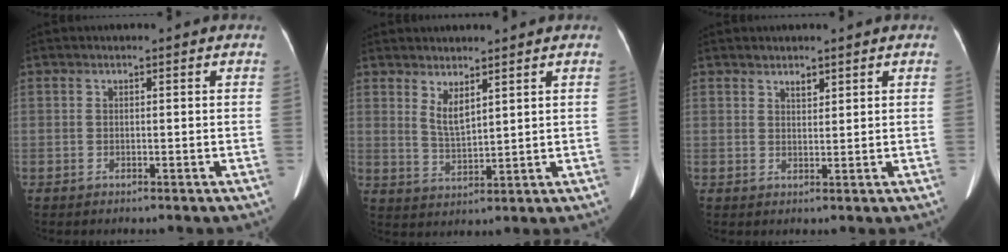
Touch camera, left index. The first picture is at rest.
{"total": 3.6, "force": [2.4, 0.8, 2.5], "torque": [-0.055, -0.013, 0.055]}
{"total": 1.5, "force": [1.2, 0.7, 0.6], "torque": [-0.010, 0.001, 0.021]}